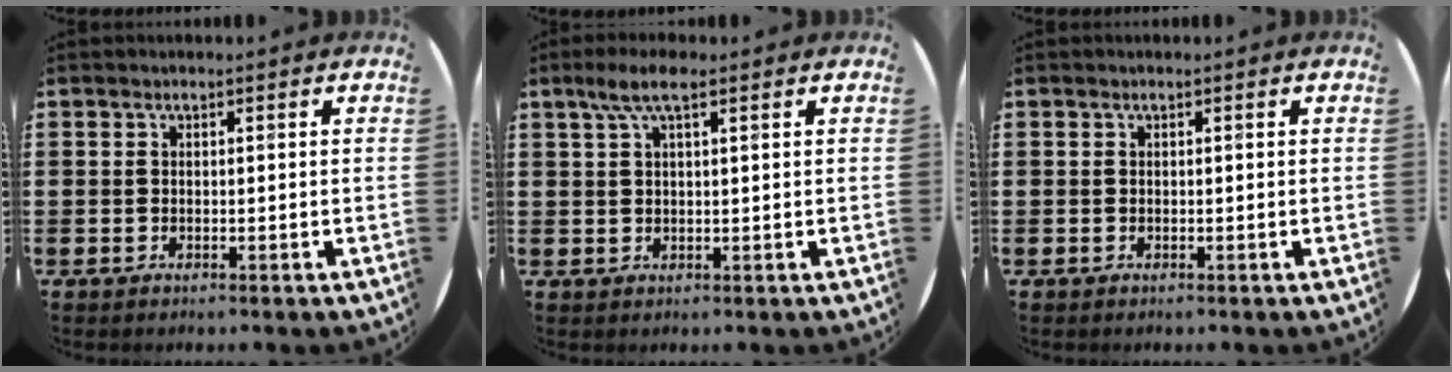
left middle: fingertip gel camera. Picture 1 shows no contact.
{"total": 4.1, "force": [2.5, 1.0, 3.2], "torque": [-0.067, 0.008, 0.042]}
{"total": 0.0}